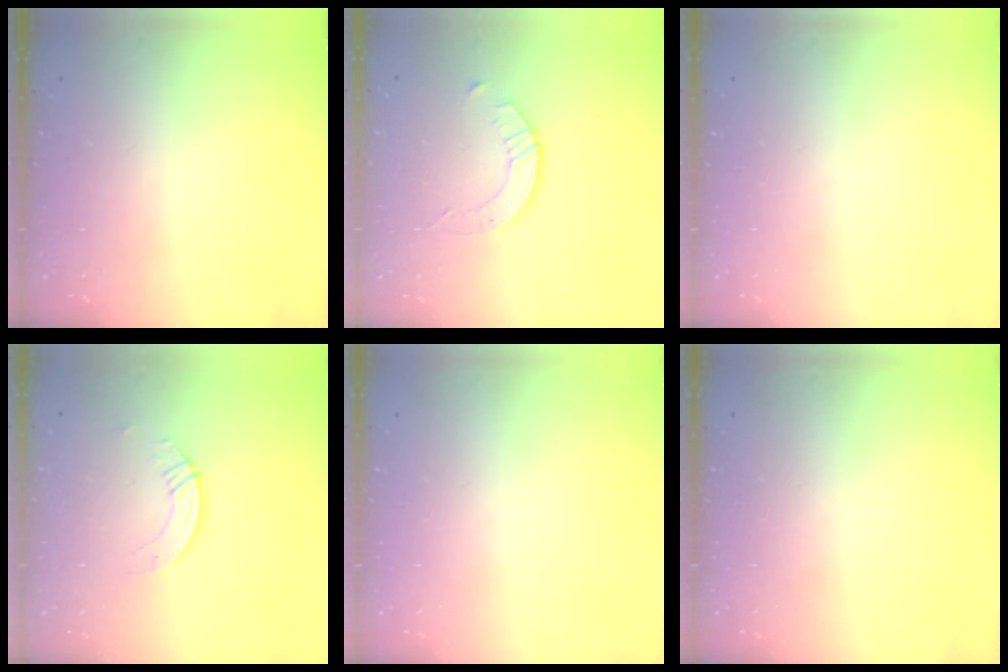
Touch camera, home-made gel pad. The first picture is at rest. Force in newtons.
{"total": 2.6, "press": 2.6, "slide": 0.3}
{"total": 0.0}
{"total": 2.8, "press": 2.8, "slide": 0.2}
{"total": 0.0}
{"total": 0.0}